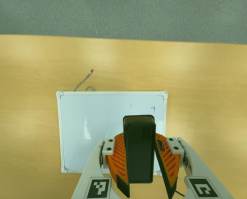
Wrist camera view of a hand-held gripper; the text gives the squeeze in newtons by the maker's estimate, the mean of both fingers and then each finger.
{"total": 8.4, "left": 8.2, "right": 8.6}